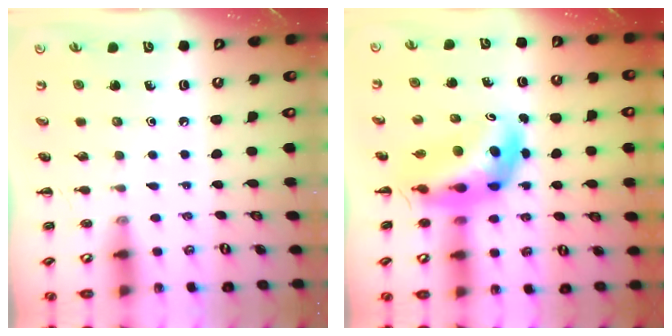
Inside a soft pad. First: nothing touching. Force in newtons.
{"total": 8.8, "press": 8.3, "slide": 3.0}